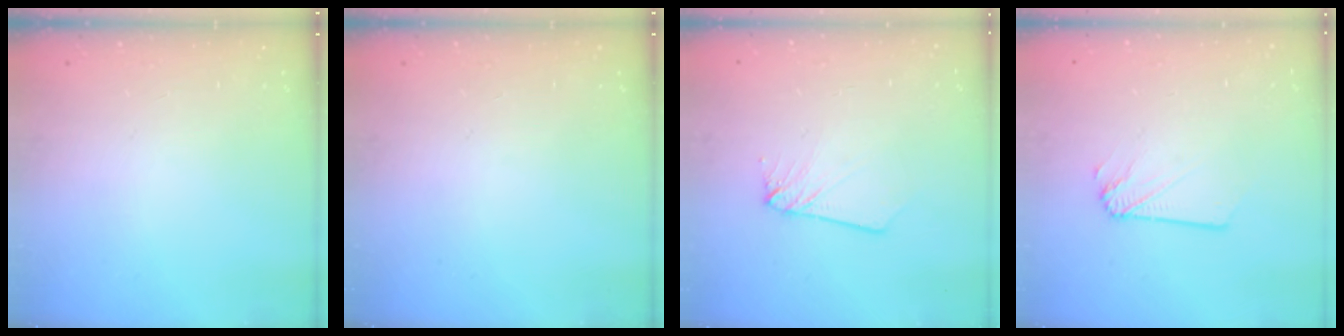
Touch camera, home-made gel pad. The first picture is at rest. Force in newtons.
{"total": 0.0}
{"total": 2.6, "press": 2.6, "slide": 0.3}
{"total": 1.8, "press": 1.8, "slide": 0.2}